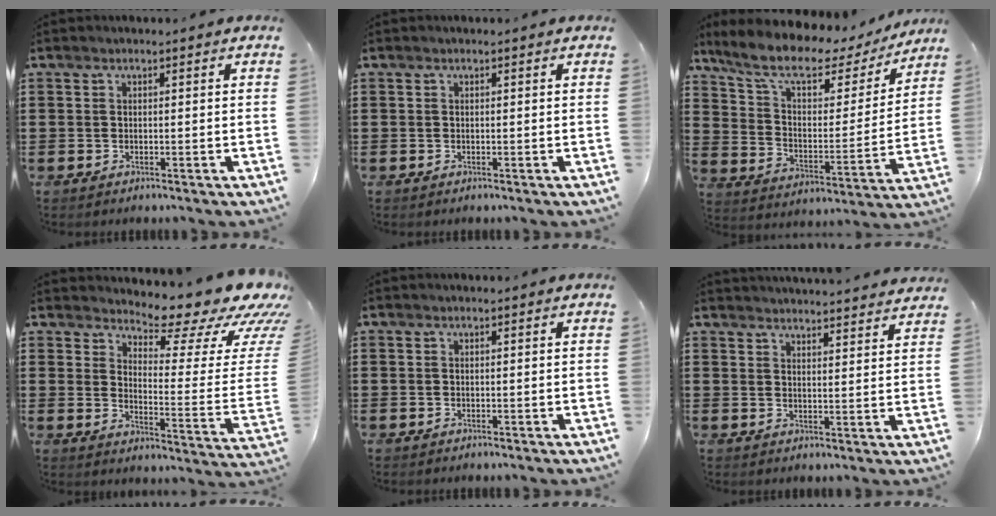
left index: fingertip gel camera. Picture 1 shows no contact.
{"total": 0.0}
{"total": 9.5, "force": [7.3, 2.9, 5.4], "torque": [-0.125, -0.038, 0.122]}
{"total": 11.0, "force": [9.2, 2.2, 5.6], "torque": [-0.080, -0.079, 0.150]}
{"total": 0.0}
{"total": 3.4, "force": [3.4, -0.4, -0.2], "torque": [0.002, -0.023, 0.061]}